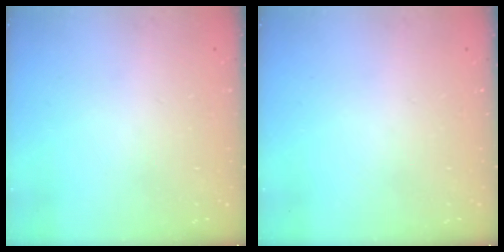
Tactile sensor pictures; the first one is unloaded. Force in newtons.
{"total": 0.0}